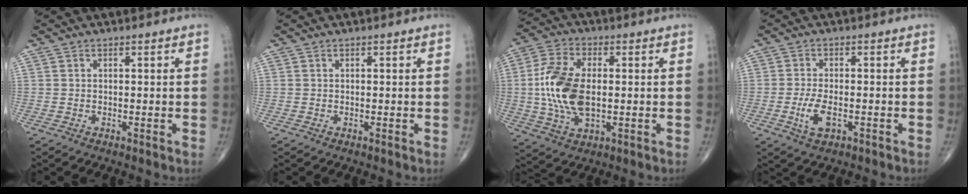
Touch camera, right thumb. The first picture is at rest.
{"total": 0.0}
{"total": 14.1, "force": [0.0, 7.7, 11.8], "torque": [-0.246, 0.004, -0.001]}
{"total": 5.0, "force": [-1.6, 2.3, 4.1], "torque": [-0.085, 0.002, -0.027]}